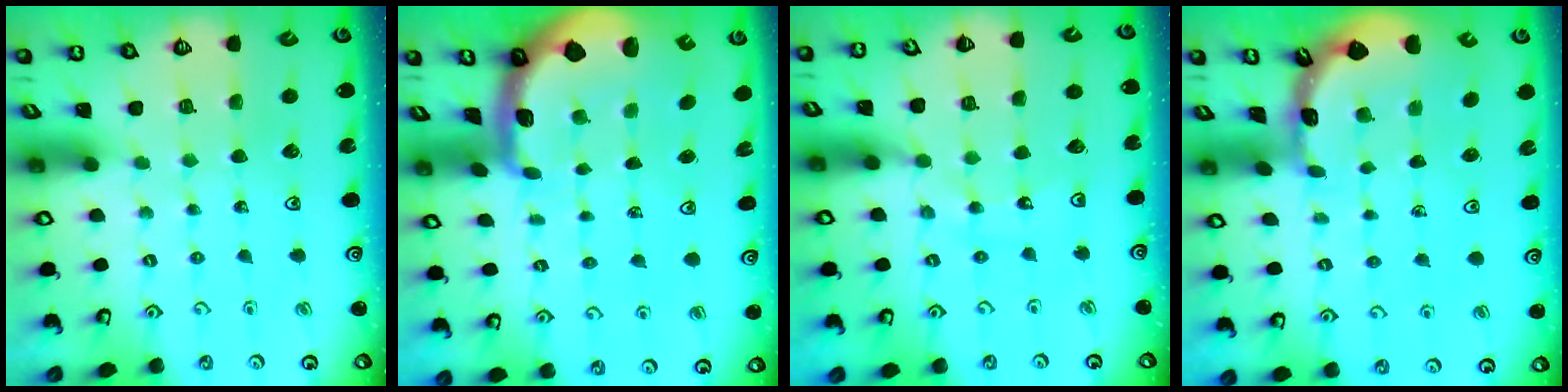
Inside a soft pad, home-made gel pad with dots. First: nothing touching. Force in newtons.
{"total": 1.7, "press": 1.7, "slide": 0.4}
{"total": 10.3, "press": 10.2, "slide": 1.2}
{"total": 1.8, "press": 1.8, "slide": 0.1}